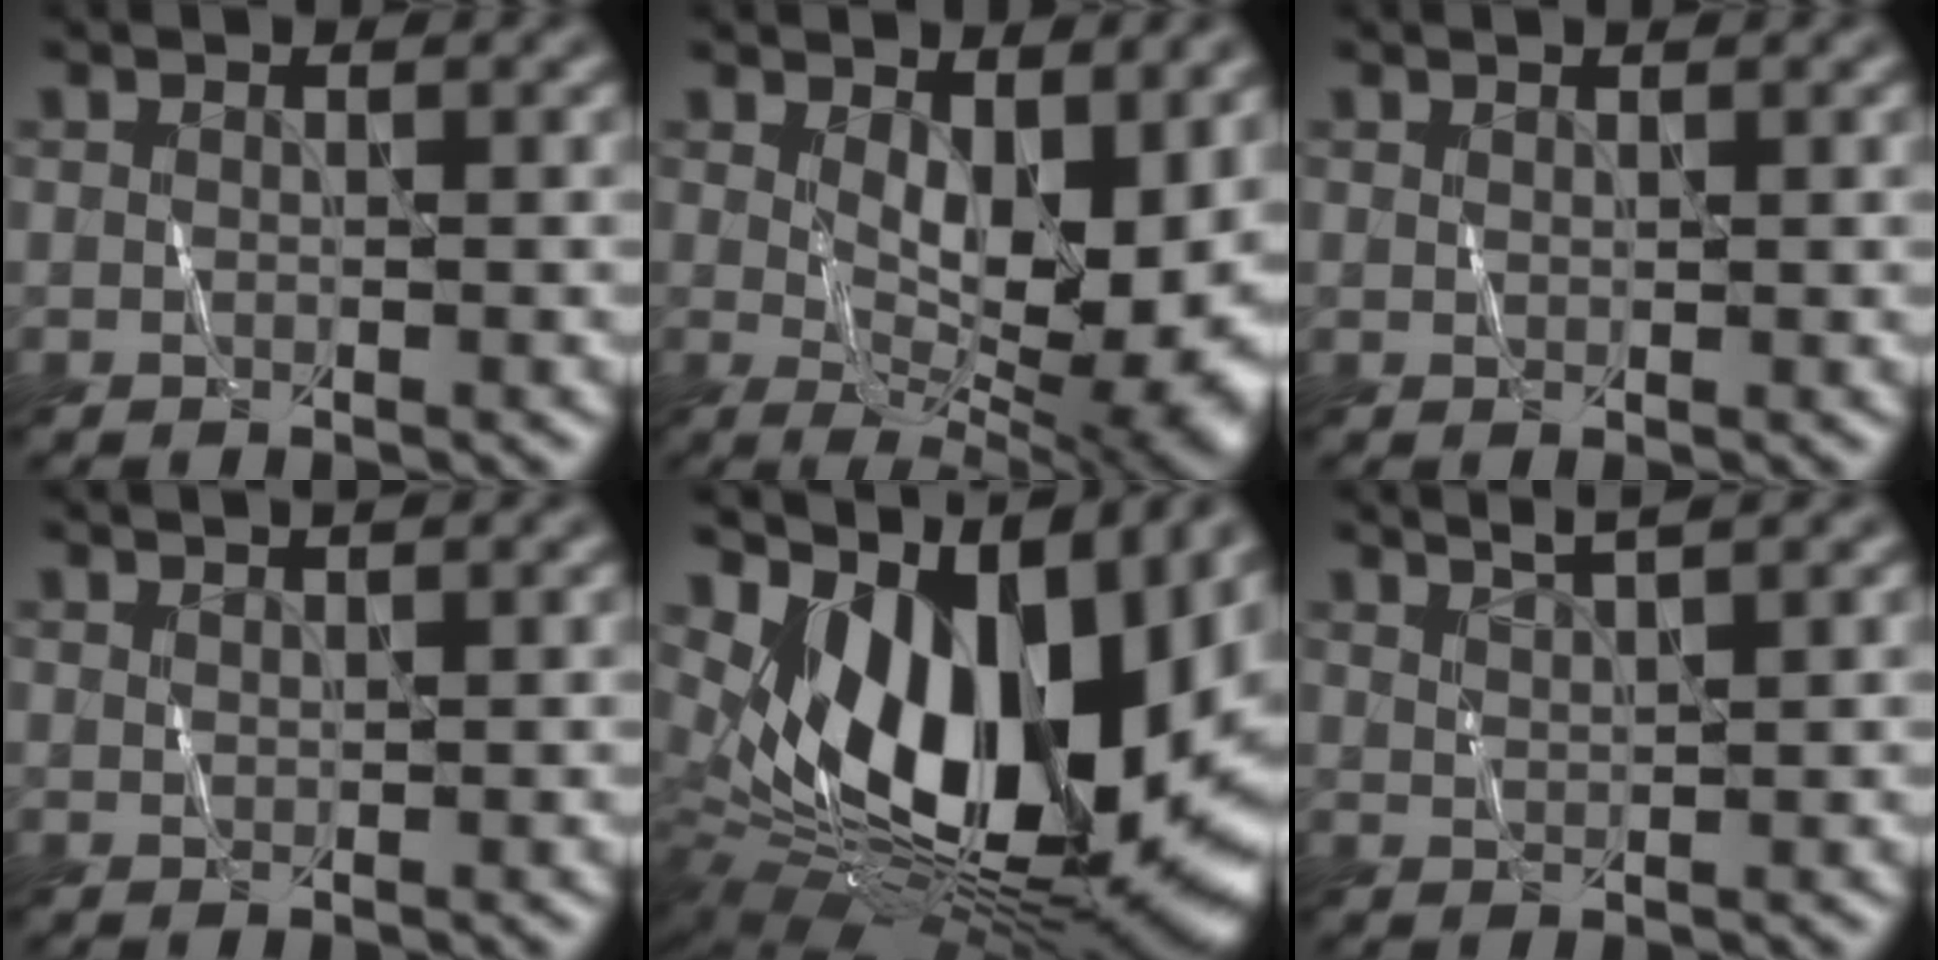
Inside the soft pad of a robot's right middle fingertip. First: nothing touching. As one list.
[{"total": 11.1, "force": [1.1, 5.4, 9.7], "torque": [-0.128, -0.010, 0.019]}, {"total": 0.5, "force": [0.4, 0.1, 0.2], "torque": [-0.003, -0.001, 0.009]}, {"total": 1.2, "force": [1.0, 0.2, 0.6], "torque": [-0.007, 0.000, 0.012]}, {"total": 17.6, "force": [3.4, 10.6, 13.6], "torque": [-0.206, 0.000, 0.060]}, {"total": 3.2, "force": [2.5, 0.5, 2.0], "torque": [-0.011, 0.009, 0.027]}]